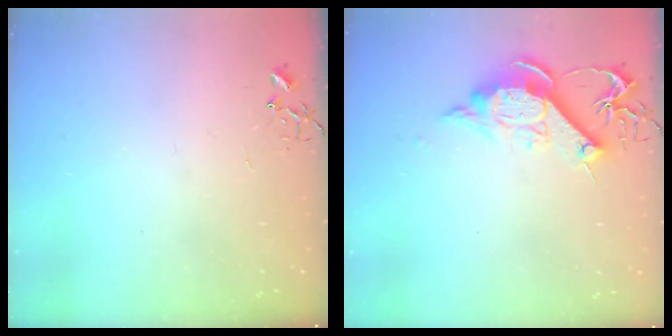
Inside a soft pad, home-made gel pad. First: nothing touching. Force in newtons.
{"total": 11.9, "press": 11.9, "slide": 0.5}